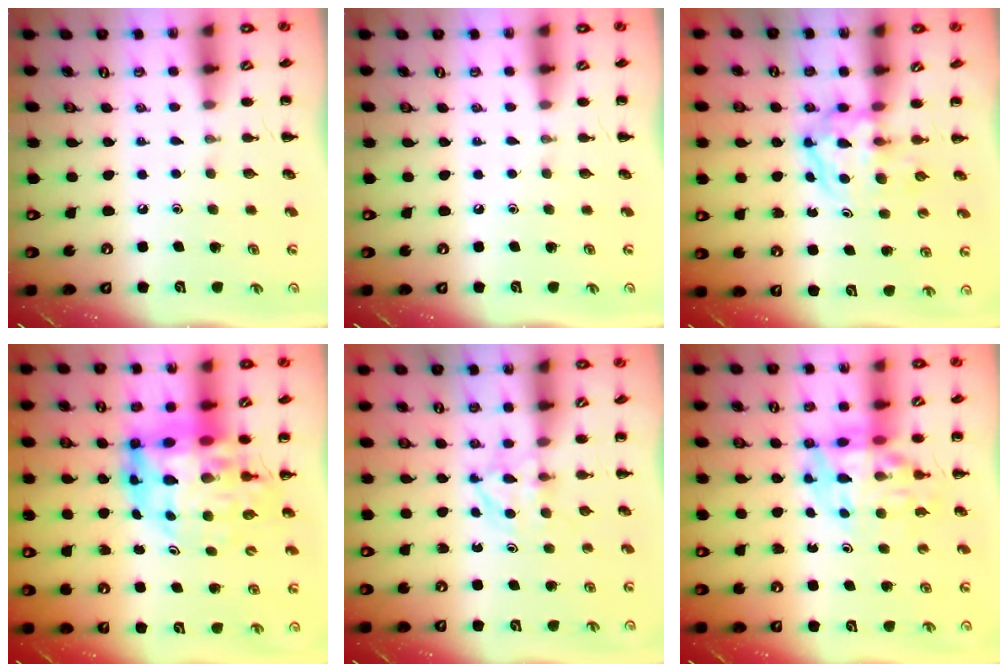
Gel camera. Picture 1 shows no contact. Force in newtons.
{"total": 0.0}
{"total": 3.9, "press": 3.9, "slide": 0.4}
{"total": 16.6, "press": 15.8, "slide": 5.1}
{"total": 3.5, "press": 3.3, "slide": 1.1}
{"total": 11.2, "press": 10.8, "slide": 3.1}